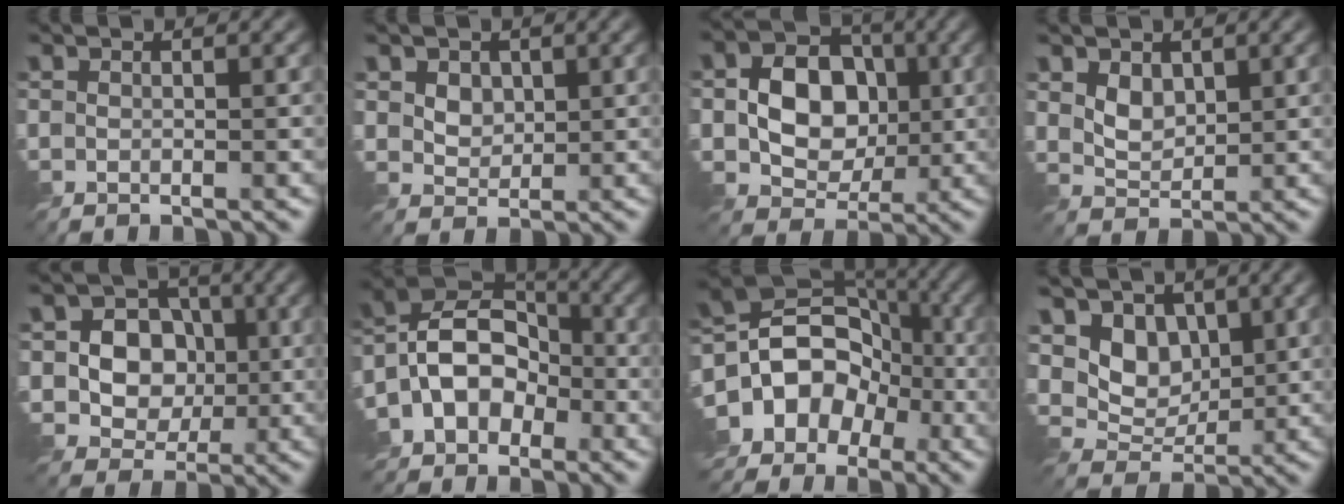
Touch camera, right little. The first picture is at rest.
{"total": 2.3, "force": [0.9, 1.8, 1.1], "torque": [-0.031, -0.009, 0.024]}
{"total": 6.2, "force": [-0.2, 4.9, 3.8], "torque": [-0.059, 0.000, -0.012]}
{"total": 2.1, "force": [0.9, 1.4, 1.2], "torque": [-0.027, -0.009, 0.020]}
{"total": 6.7, "force": [0.3, 6.0, 2.9], "torque": [-0.039, 0.018, -0.008]}
{"total": 7.0, "force": [-2.7, 5.3, 3.6], "torque": [-0.042, 0.019, -0.075]}
{"total": 11.6, "force": [-5.5, 9.5, 3.9], "torque": [-0.065, 0.010, -0.109]}
{"total": 4.6, "force": [1.5, 3.5, 2.5], "torque": [-0.052, -0.016, 0.017]}